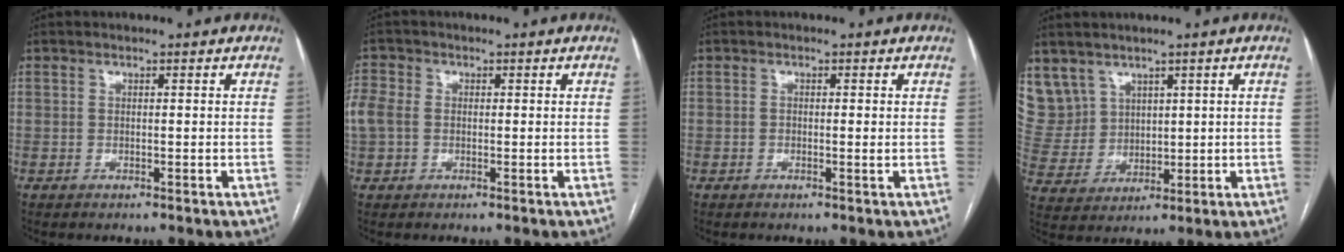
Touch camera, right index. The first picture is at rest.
{"total": 4.6, "force": [0.1, 3.7, 2.8], "torque": [-0.091, 0.022, 0.004]}
{"total": 1.0, "force": [-0.1, 0.2, 1.0], "torque": [-0.018, -0.001, -0.001]}
{"total": 10.3, "force": [6.0, 8.3, 1.4], "torque": [-0.052, 0.039, 0.149]}